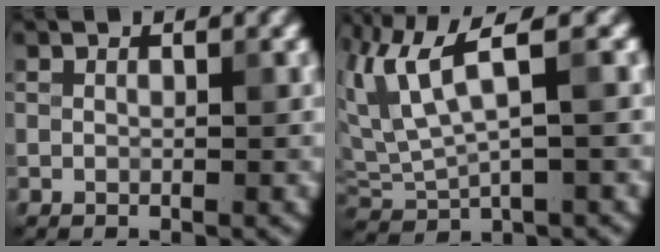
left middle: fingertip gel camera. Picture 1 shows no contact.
{"total": 6.0, "force": [2.6, 1.7, 5.1], "torque": [-0.122, 0.009, 0.052]}